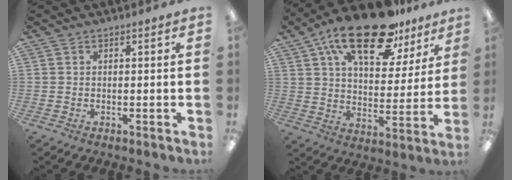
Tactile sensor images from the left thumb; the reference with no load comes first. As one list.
[{"total": 21.6, "force": [14.5, 9.0, 13.2], "torque": [-0.219, -0.072, 0.247]}]